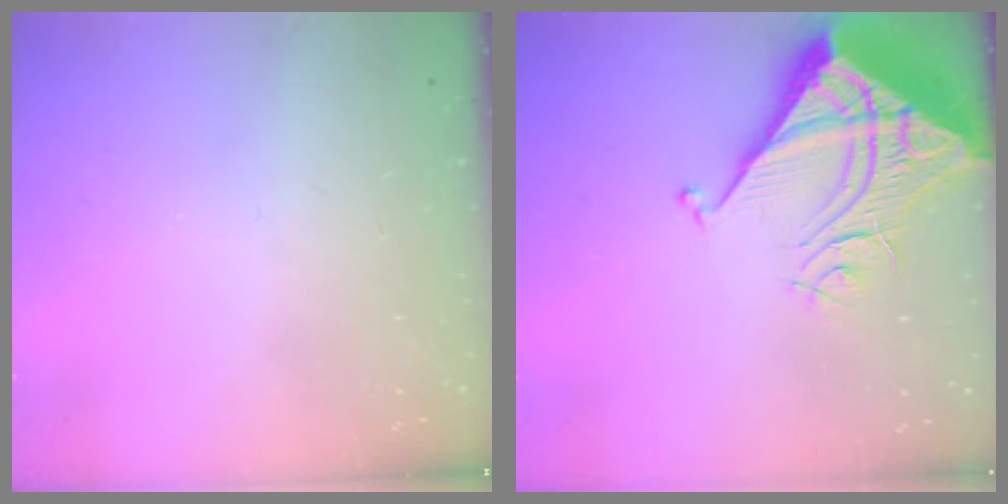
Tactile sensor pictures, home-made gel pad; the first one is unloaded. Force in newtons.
{"total": 9.4, "press": 9.3, "slide": 1.0}